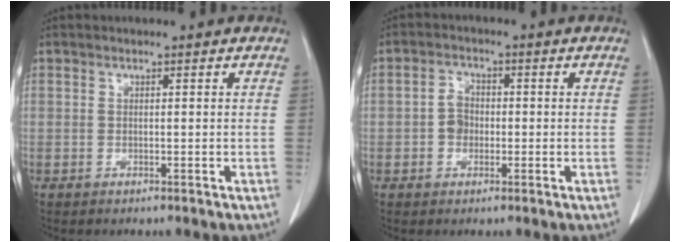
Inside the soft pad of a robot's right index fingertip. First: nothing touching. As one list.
[{"total": 3.1, "force": [-0.6, 2.5, 1.7], "torque": [-0.030, 0.011, -0.014]}]